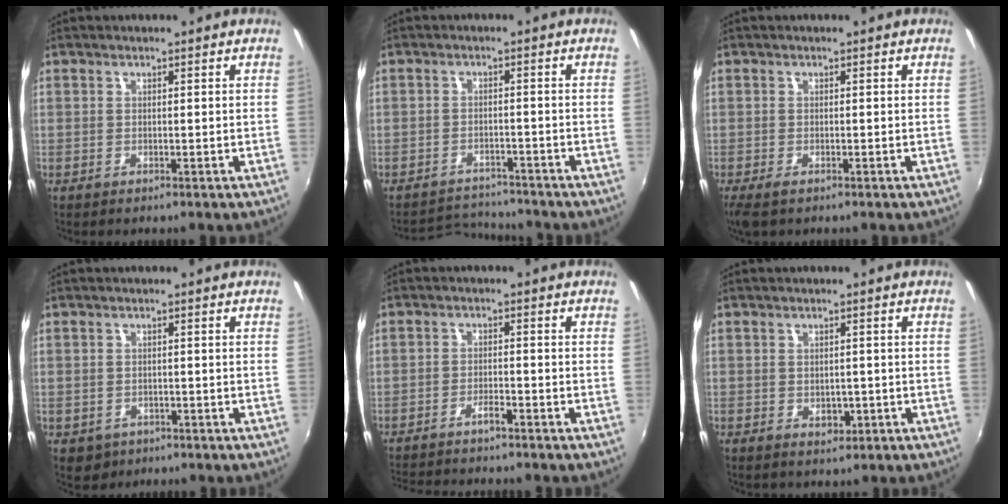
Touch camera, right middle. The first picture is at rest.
{"total": 5.4, "force": [-5.4, 0.9, -0.4], "torque": [-0.008, 0.016, -0.089]}
{"total": 3.1, "force": [-2.0, 1.1, 2.1], "torque": [-0.041, -0.016, -0.031]}
{"total": 3.4, "force": [-1.0, 3.0, 1.3], "torque": [-0.031, -0.005, -0.009]}
{"total": 6.7, "force": [-6.1, 0.6, 2.8], "torque": [-0.068, -0.004, -0.098]}
{"total": 2.2, "force": [-0.2, 1.9, 1.2], "torque": [-0.015, 0.000, 0.003]}